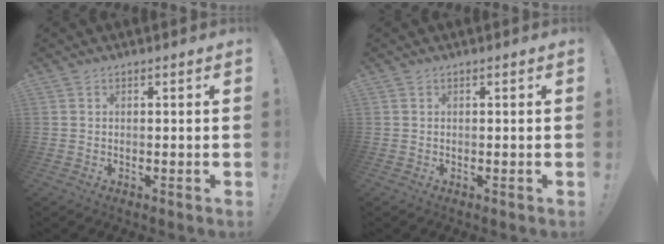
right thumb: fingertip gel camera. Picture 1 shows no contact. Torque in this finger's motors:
{"motor_torque": [0.09, -0.01, 0.14, -0.06, 0.02]}